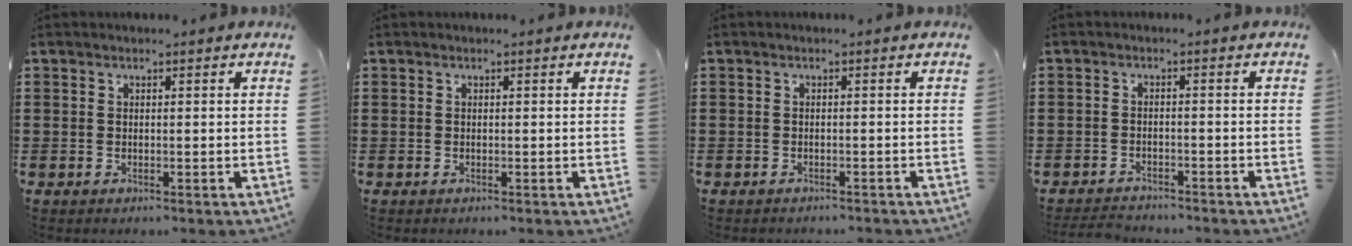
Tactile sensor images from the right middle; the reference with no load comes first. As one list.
[{"total": 0.0}, {"total": 0.7, "force": [-0.7, 0.0, 0.0], "torque": [-0.002, 0.000, -0.015]}, {"total": 2.7, "force": [-2.6, 0.6, 0.0], "torque": [-0.007, -0.001, -0.057]}]